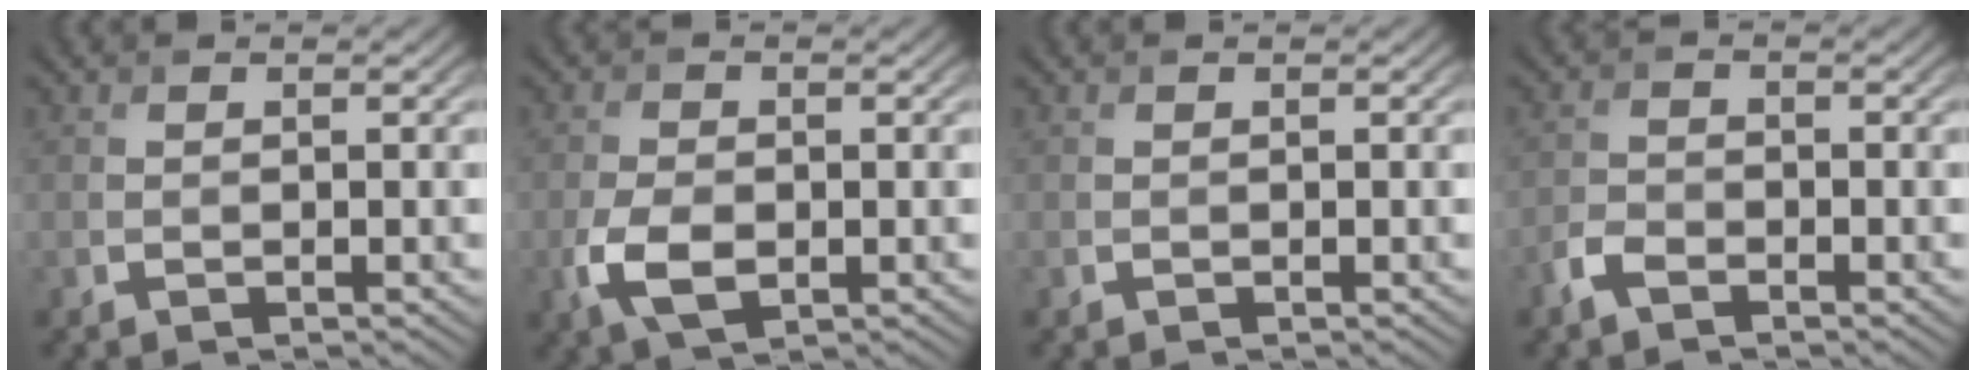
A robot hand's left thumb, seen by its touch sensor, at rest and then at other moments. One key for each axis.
{"total": 4.8, "fx": -1.4, "fy": 2.9, "fz": 3.6, "tx": -0.086, "ty": -0.009, "tz": -0.029}
{"total": 0.0}
{"total": 2.3, "fx": -1.7, "fy": 1.1, "fz": 1.1, "tx": -0.026, "ty": 0.001, "tz": -0.043}